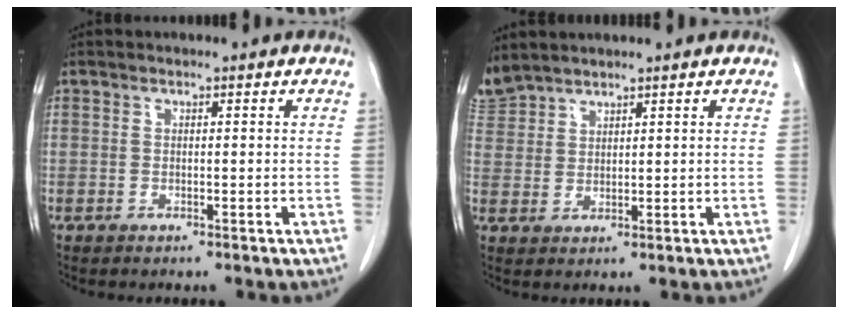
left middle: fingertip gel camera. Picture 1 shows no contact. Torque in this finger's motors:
{"motor_torque": [0.35, -1.20, 0.07, -0.07]}